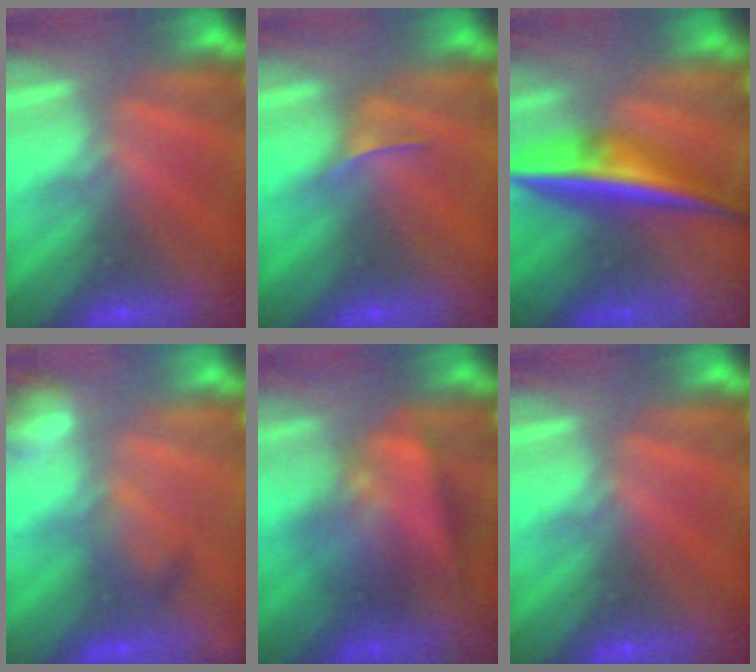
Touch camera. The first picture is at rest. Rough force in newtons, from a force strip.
{"total": 2.4}
{"total": 7.3}
{"total": 2.4}
{"total": 3.6}
{"total": 0.0}